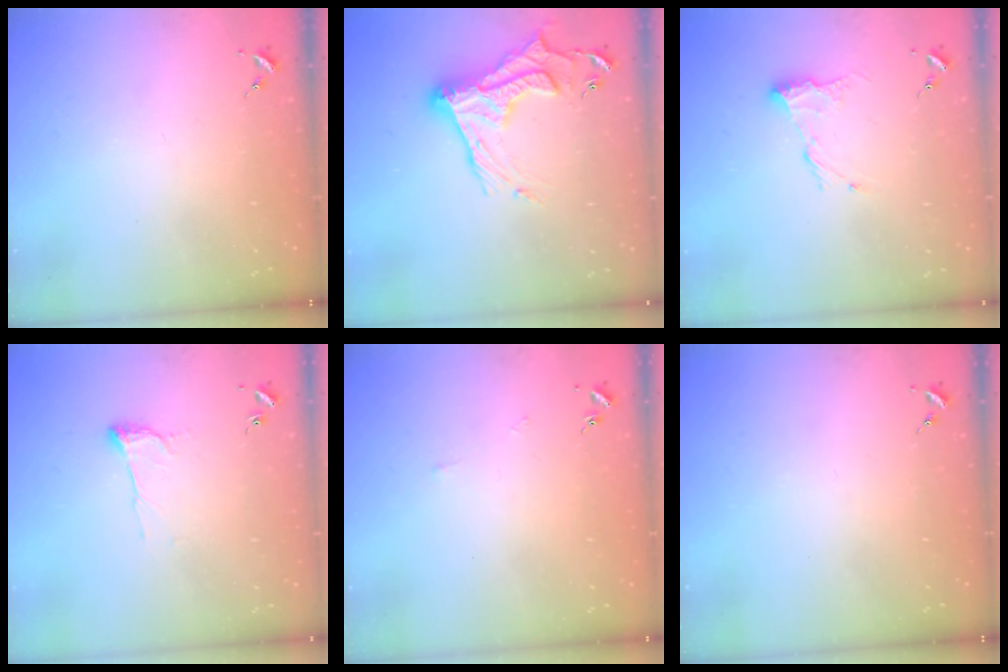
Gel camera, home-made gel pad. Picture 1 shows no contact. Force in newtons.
{"total": 17.8, "press": 17.7, "slide": 1.6}
{"total": 9.9, "press": 9.9, "slide": 0.1}
{"total": 7.1, "press": 7.1, "slide": 0.7}
{"total": 1.7, "press": 1.7, "slide": 0.3}
{"total": 0.0}